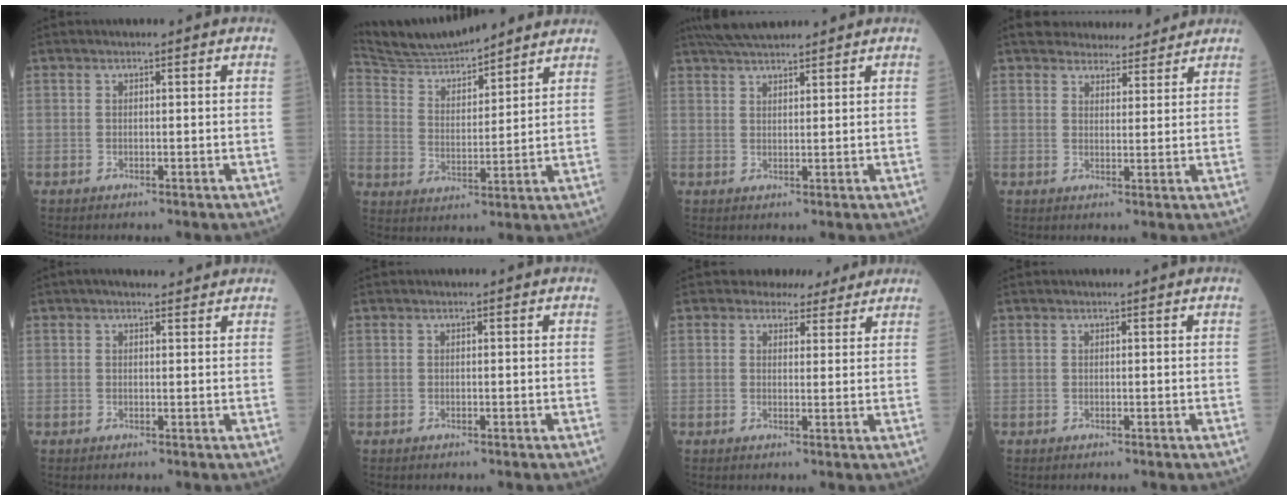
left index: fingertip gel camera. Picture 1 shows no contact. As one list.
[{"total": 13.7, "force": [12.9, 1.9, 4.2], "torque": [-0.085, 0.021, 0.226]}, {"total": 6.7, "force": [6.1, 1.0, 2.8], "torque": [-0.050, 0.033, 0.109]}, {"total": 7.4, "force": [6.9, 2.2, 1.3], "torque": [-0.008, 0.008, 0.087]}, {"total": 4.0, "force": [3.5, 1.1, 1.5], "torque": [-0.018, 0.022, 0.046]}, {"total": 0.0}, {"total": 4.8, "force": [4.1, 2.3, 0.2], "torque": [0.003, 0.004, 0.044]}, {"total": 0.0}]